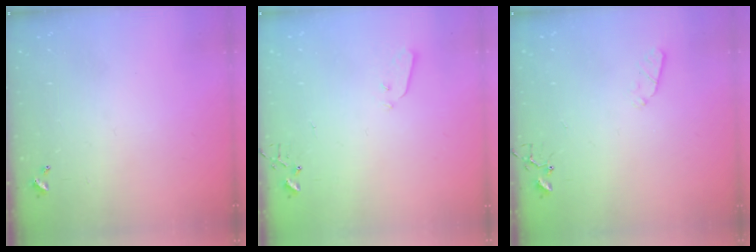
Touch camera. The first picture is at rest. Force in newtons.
{"total": 3.6, "press": 3.6, "slide": 0.2}
{"total": 3.5, "press": 3.4, "slide": 0.5}